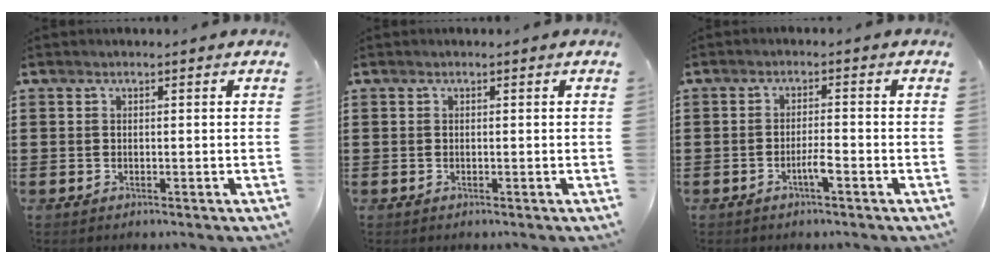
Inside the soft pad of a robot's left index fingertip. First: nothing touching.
{"total": 0.0}
{"total": 2.6, "force": [-1.3, 0.3, 2.2], "torque": [-0.041, 0.004, -0.023]}